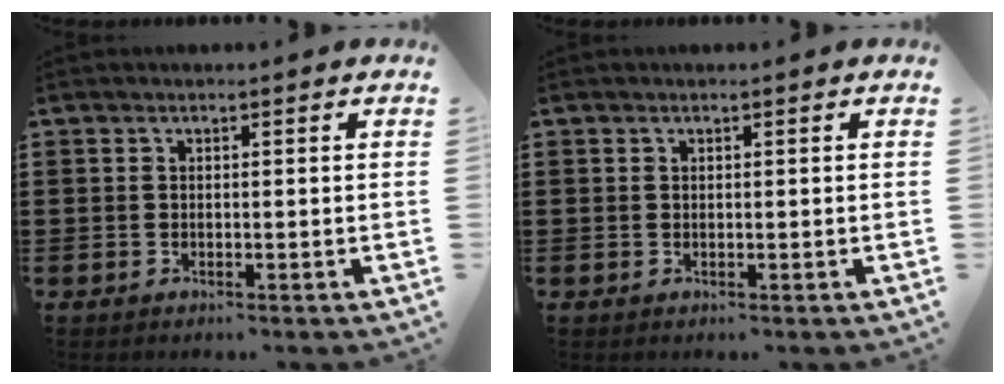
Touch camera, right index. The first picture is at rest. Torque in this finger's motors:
{"motor_torque": [-0.26, 0.66, -0.01, 0.00]}